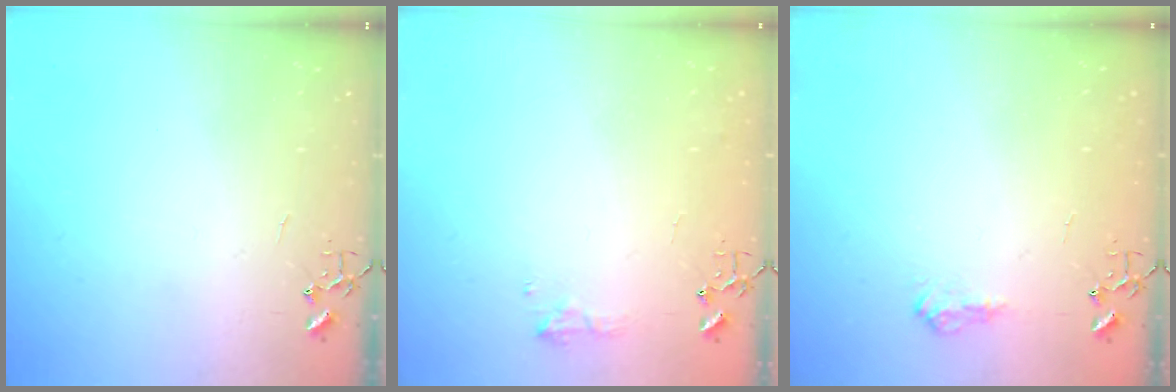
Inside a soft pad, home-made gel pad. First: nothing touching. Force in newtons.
{"total": 7.6, "press": 7.6, "slide": 0.8}
{"total": 8.8, "press": 8.8, "slide": 0.8}